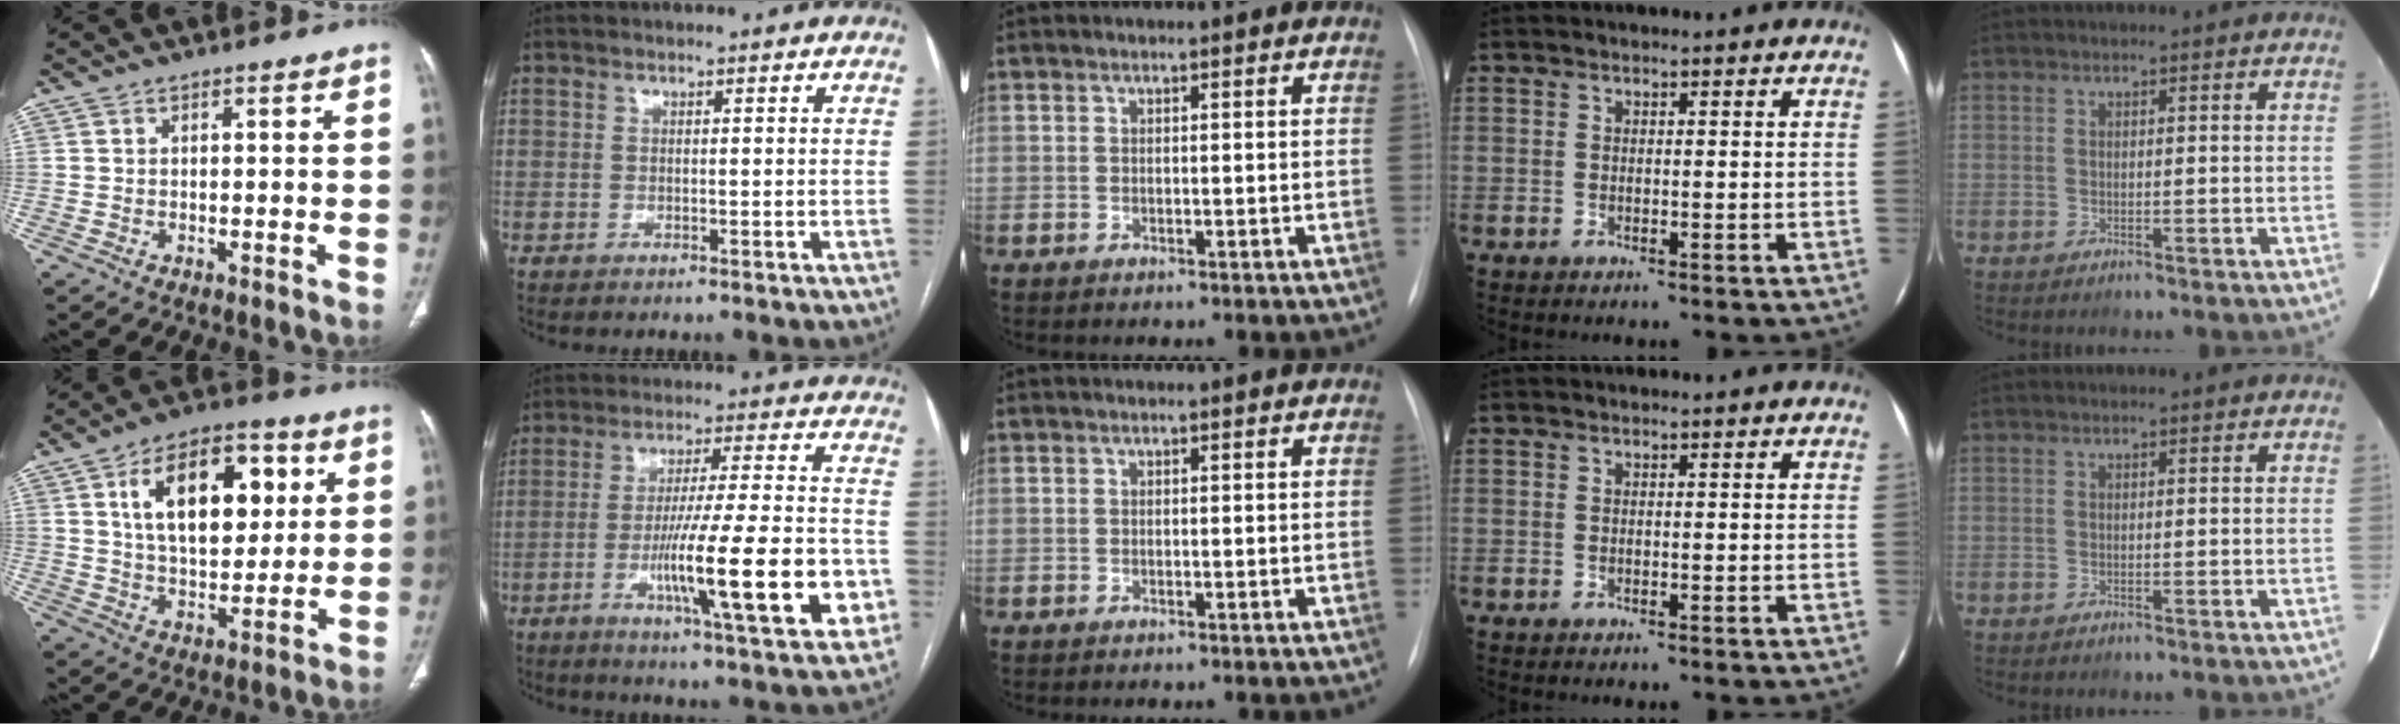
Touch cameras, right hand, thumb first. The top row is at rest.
{"thumb": {"total": 18.1, "force": [5.3, 10.2, 14.0], "torque": [-0.183, -0.004, 0.089]}, "index": {"total": 19.4, "force": [-5.7, 1.5, 18.5], "torque": [-0.264, -0.010, -0.084]}}